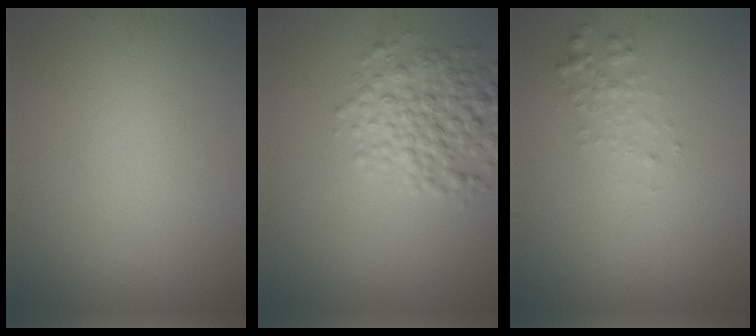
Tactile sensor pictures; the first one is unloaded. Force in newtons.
{"total": 4.7, "press": 4.7, "slide": 0.1}
{"total": 1.3, "press": 1.3, "slide": 0.0}